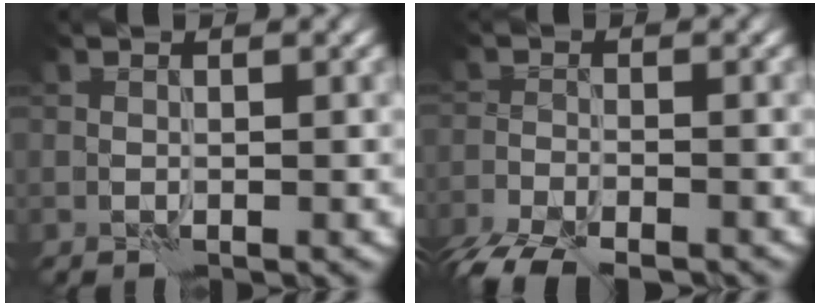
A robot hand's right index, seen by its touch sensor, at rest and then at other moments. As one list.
[{"total": 5.0, "force": [-4.2, 1.5, 2.1], "torque": [-0.031, -0.020, -0.081]}]